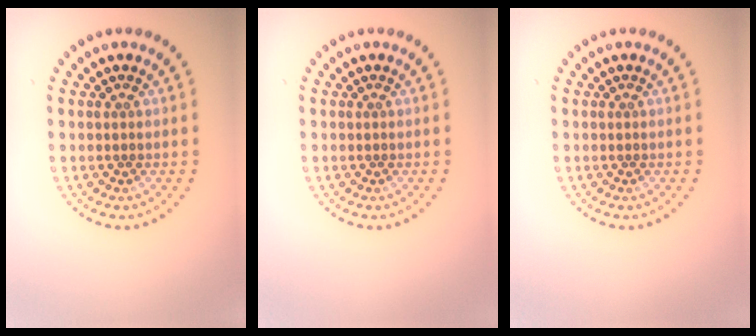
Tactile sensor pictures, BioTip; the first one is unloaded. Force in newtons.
{"total": 0.0}
{"total": 0.0}